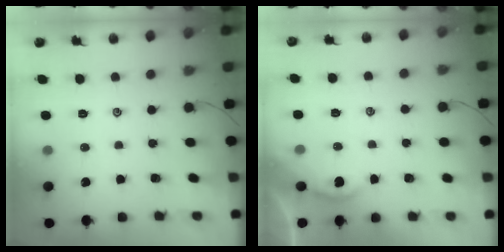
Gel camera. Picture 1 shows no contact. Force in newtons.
{"total": 2.0, "press": 1.9, "slide": 0.4}